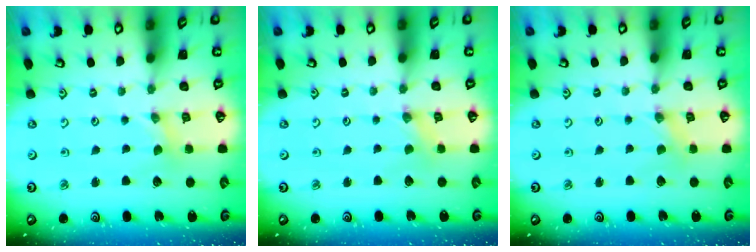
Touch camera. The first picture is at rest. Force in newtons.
{"total": 0.0}
{"total": 0.0}